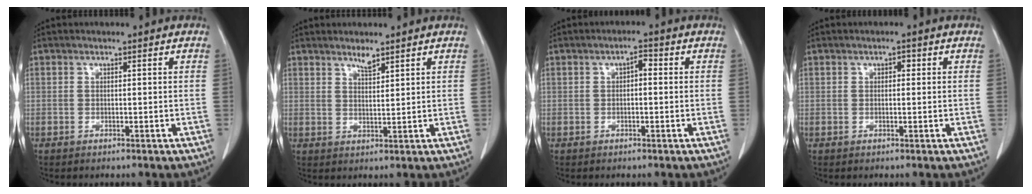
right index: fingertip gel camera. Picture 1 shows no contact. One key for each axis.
{"total": 2.7, "fx": 2.2, "fy": 0.6, "fz": 1.4, "tx": -0.029, "ty": -0.004, "tz": 0.044}
{"total": 2.4, "fx": 0.3, "fy": 1.1, "fz": 2.1, "tx": -0.035, "ty": 0.012, "tz": 0.003}
{"total": 1.3, "fx": 0.3, "fy": 0.8, "fz": 1.0, "tx": -0.020, "ty": 0.008, "tz": 0.004}